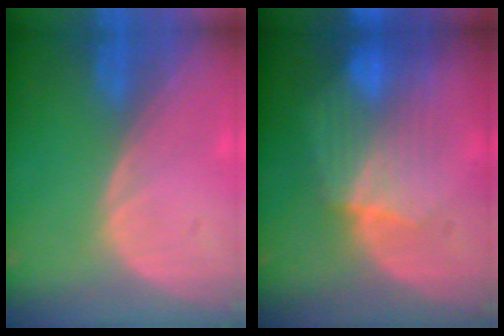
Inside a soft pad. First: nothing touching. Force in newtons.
{"total": 8.4, "press": 8.0, "slide": 2.3}